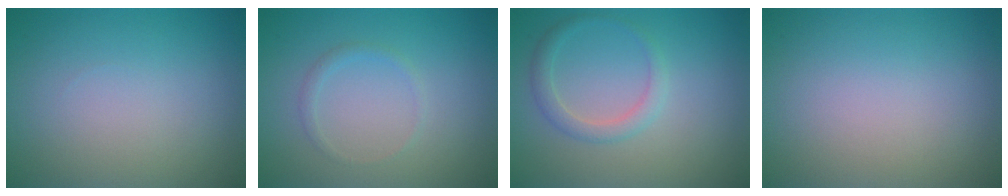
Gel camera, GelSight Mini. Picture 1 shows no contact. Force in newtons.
{"total": 0.9, "press": 0.9, "slide": 0.1}
{"total": 1.9, "press": 1.9, "slide": 0.1}
{"total": 0.0}